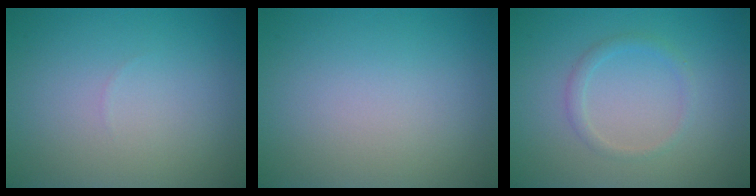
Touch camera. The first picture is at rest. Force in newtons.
{"total": 0.0}
{"total": 1.4, "press": 1.4, "slide": 0.1}